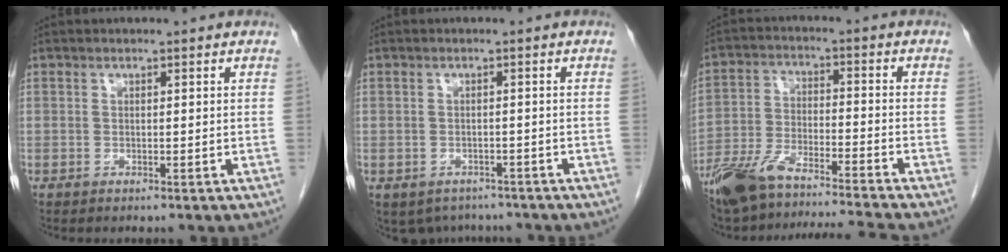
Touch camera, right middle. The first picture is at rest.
{"total": 6.3, "force": [-5.1, 3.5, 1.1], "torque": [-0.012, 0.007, -0.063]}
{"total": 13.7, "force": [-12.2, 0.0, 6.3], "torque": [-0.122, 0.002, -0.214]}